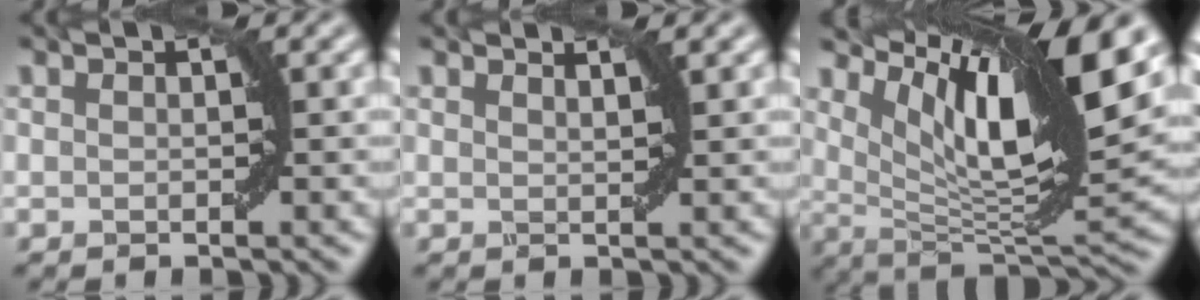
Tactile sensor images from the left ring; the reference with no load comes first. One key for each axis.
{"total": 1.2, "fx": 1.1, "fy": 0.1, "fz": 0.5, "tx": -0.002, "ty": -0.001, "tz": 0.012}
{"total": 13.8, "fx": 6.8, "fy": 3.2, "fz": 11.6, "tx": -0.189, "ty": 0.005, "tz": 0.130}